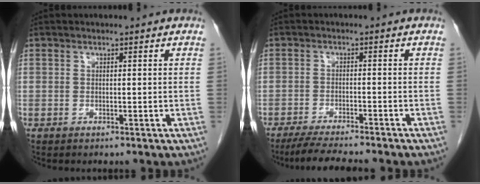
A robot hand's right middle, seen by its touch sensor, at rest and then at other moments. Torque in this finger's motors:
{"motor_torque": [0.34, -0.25, 0.09, 0.05]}